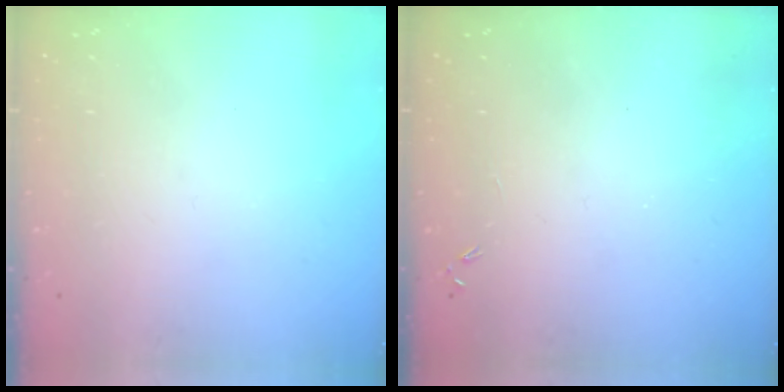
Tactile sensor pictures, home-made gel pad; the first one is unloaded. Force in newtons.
{"total": 0.0}